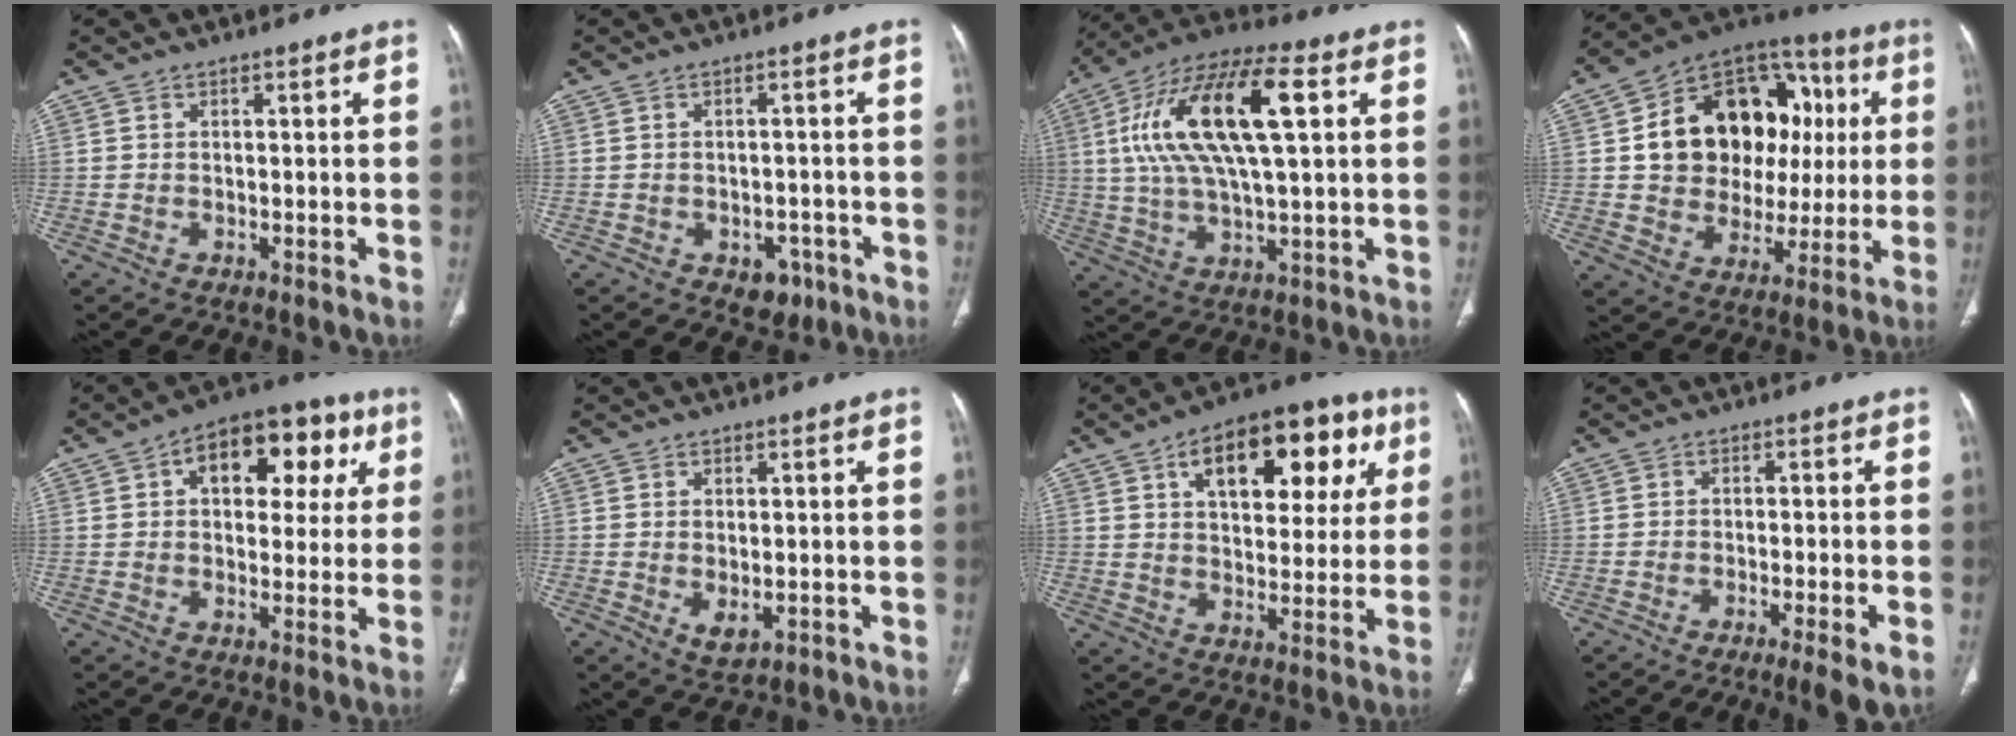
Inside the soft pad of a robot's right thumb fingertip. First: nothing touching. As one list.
[{"total": 4.5, "force": [-2.3, 3.1, 2.3], "torque": [-0.011, 0.012, -0.022]}, {"total": 20.5, "force": [4.9, 7.0, 18.6], "torque": [-0.365, 0.018, 0.082]}, {"total": 24.0, "force": [4.0, 17.5, 15.9], "torque": [-0.196, 0.032, 0.071]}, {"total": 15.8, "force": [5.4, 9.3, 11.6], "torque": [-0.107, 0.018, 0.070]}, {"total": 3.5, "force": [-0.8, 1.8, 2.8], "torque": [-0.043, -0.007, 0.001]}, {"total": 20.3, "force": [8.2, 10.7, 15.2], "torque": [-0.168, 0.006, 0.117]}, {"total": 6.2, "force": [-3.4, 0.3, 5.2], "torque": [-0.082, -0.004, -0.050]}]